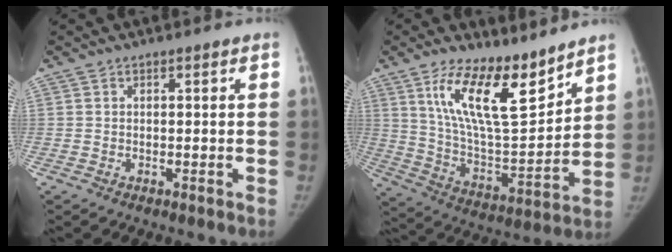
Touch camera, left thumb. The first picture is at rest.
{"total": 17.7, "force": [11.7, 5.9, 11.9], "torque": [-0.169, -0.080, 0.220]}